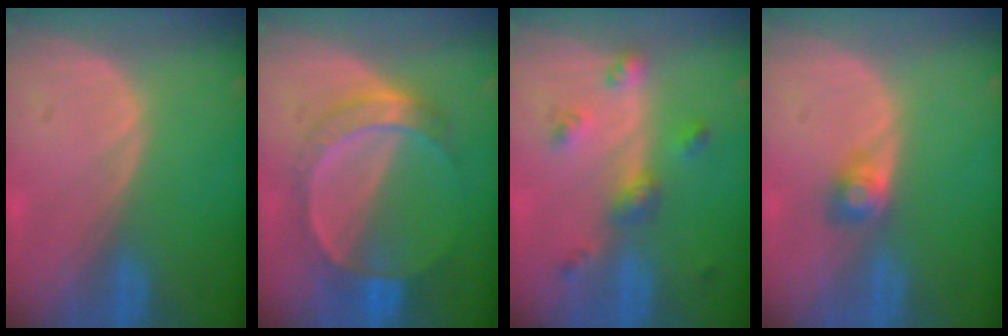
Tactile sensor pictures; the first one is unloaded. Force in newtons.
{"total": 6.9, "press": 6.5, "slide": 2.4}
{"total": 4.8, "press": 4.6, "slide": 1.5}
{"total": 2.4, "press": 2.4, "slide": 0.4}